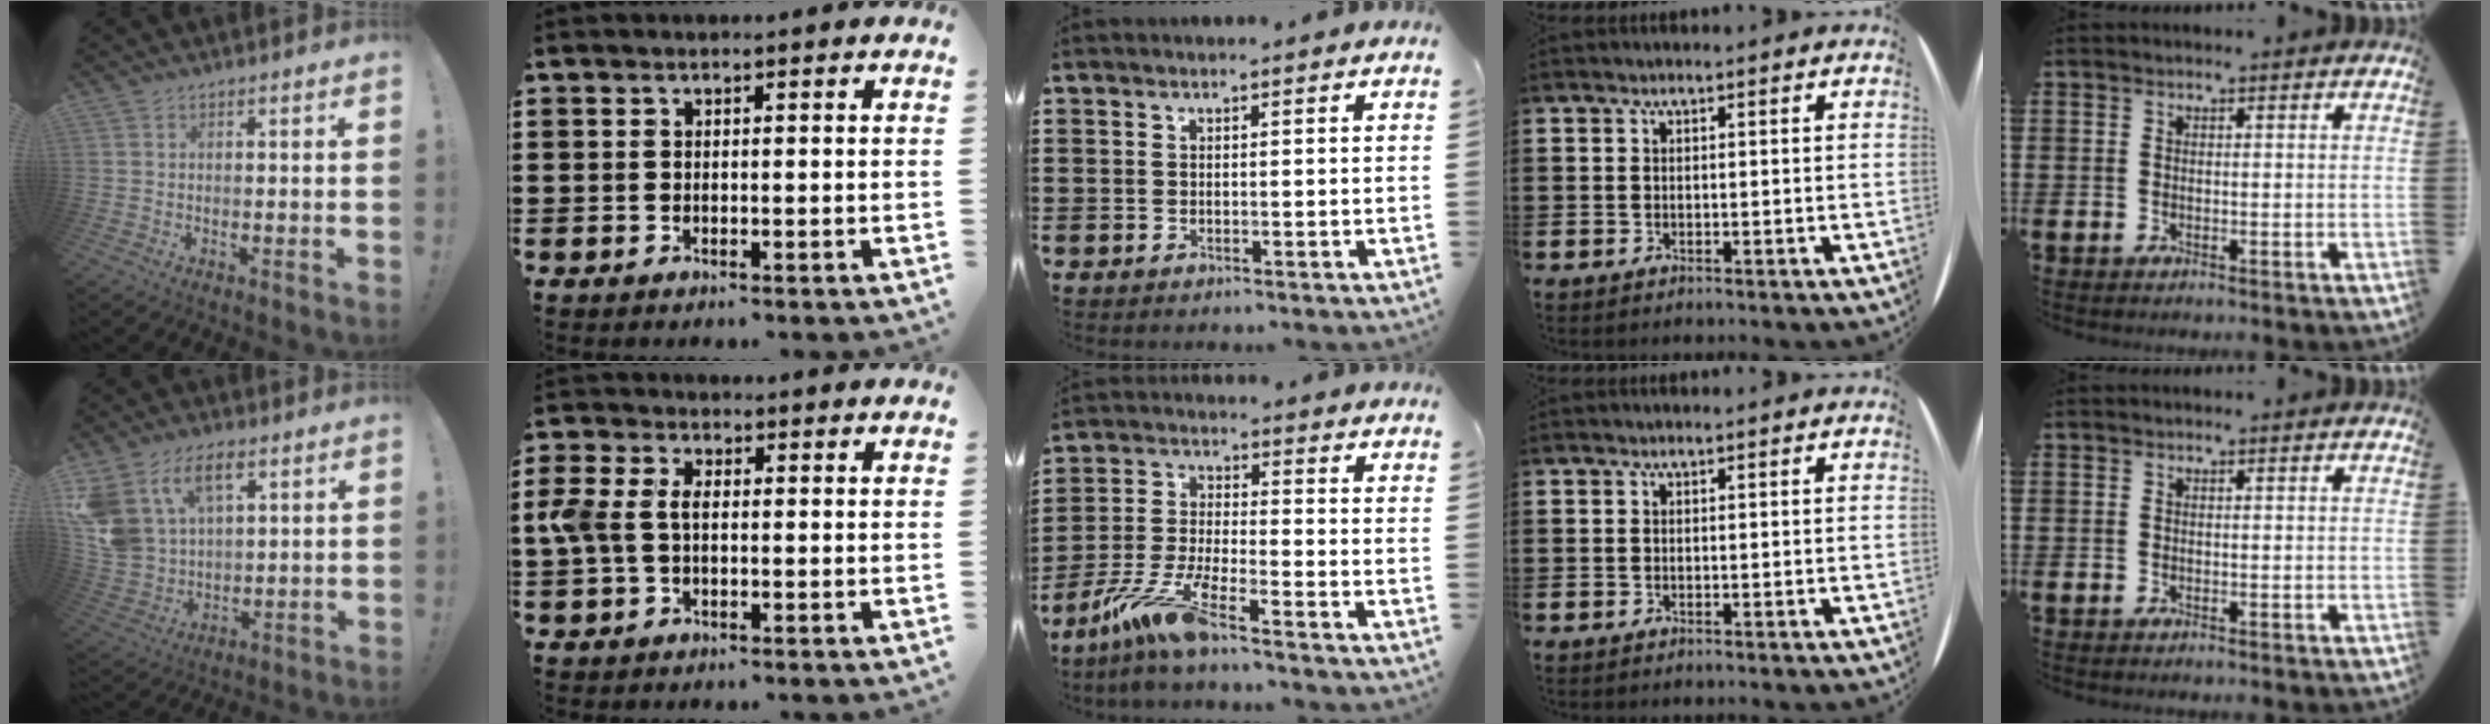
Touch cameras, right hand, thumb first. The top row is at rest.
{"thumb": {"total": 14.0, "force": [7.3, 8.8, 8.1], "torque": [-0.178, -0.036, 0.140]}, "index": {"total": 4.7, "force": [-0.2, 2.9, 3.7], "torque": [-0.110, -0.005, -0.016]}, "middle": {"total": 9.2, "force": [-6.9, 0.4, 6.1], "torque": [-0.141, -0.020, -0.139]}}